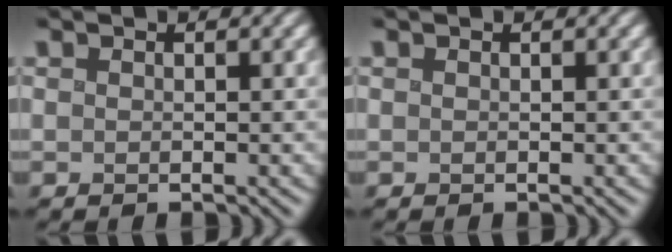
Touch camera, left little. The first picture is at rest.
{"total": 0.0}